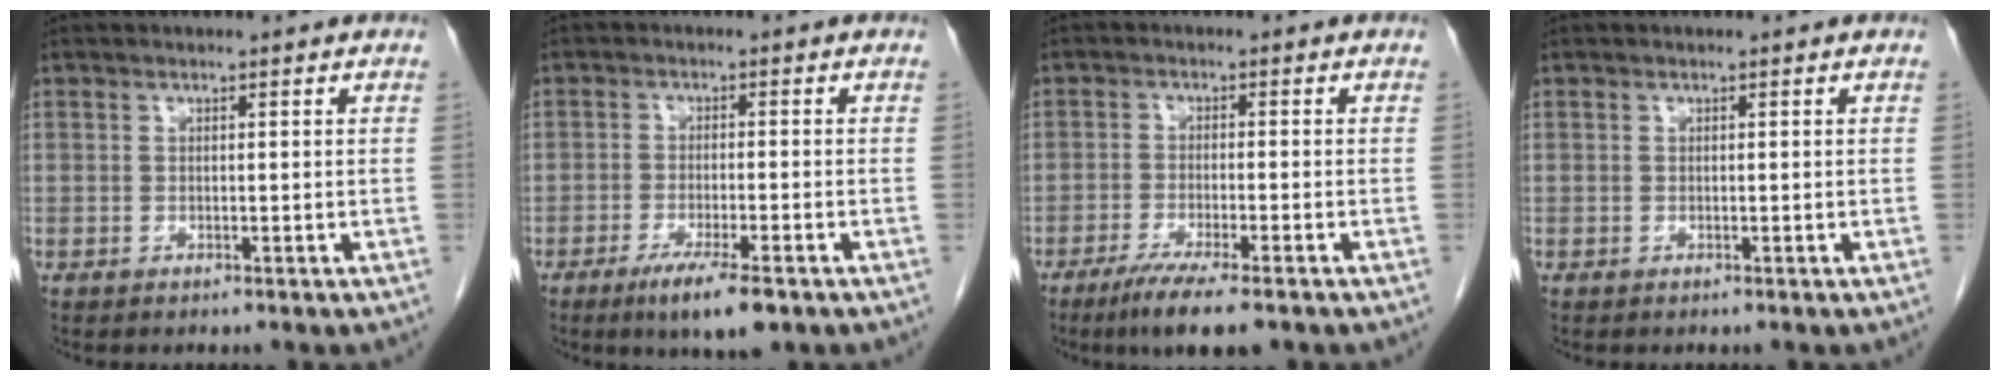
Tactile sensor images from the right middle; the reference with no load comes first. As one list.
[{"total": 6.8, "force": [-4.2, 1.0, 5.3], "torque": [-0.090, -0.014, -0.065]}, {"total": 7.4, "force": [-5.1, 0.6, 5.3], "torque": [-0.088, -0.017, -0.079]}, {"total": 0.0}]